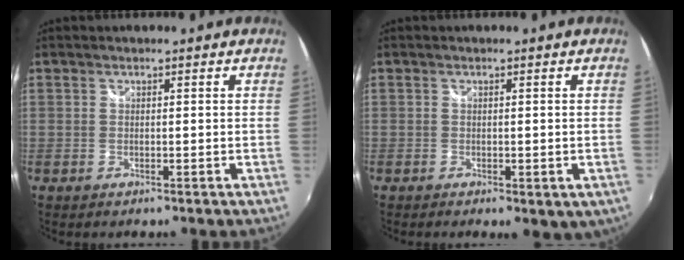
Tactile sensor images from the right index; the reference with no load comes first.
{"total": 4.1, "force": [-1.6, 1.8, 3.3], "torque": [-0.051, -0.021, -0.016]}